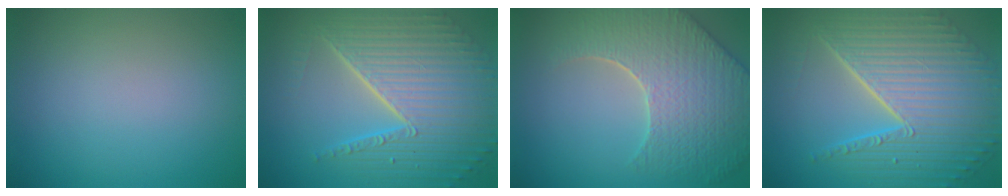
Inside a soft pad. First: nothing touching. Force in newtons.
{"total": 9.9, "press": 6.3, "slide": 7.7}
{"total": 8.6, "press": 6.3, "slide": 5.9}
{"total": 10.9, "press": 7.1, "slide": 8.3}